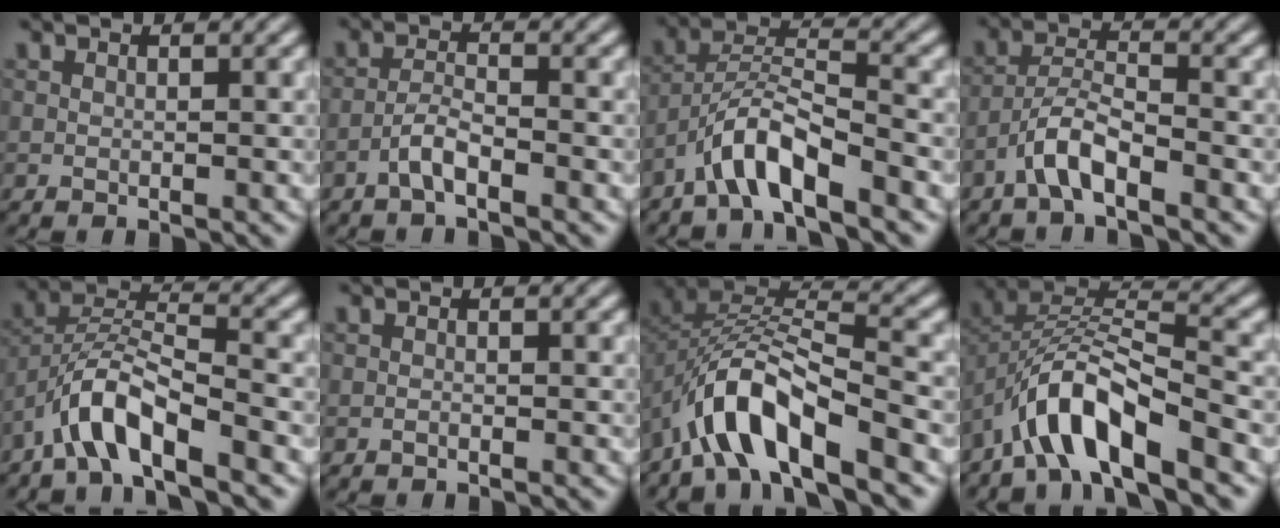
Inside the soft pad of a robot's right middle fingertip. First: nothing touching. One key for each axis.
{"total": 2.2, "fx": -1.5, "fy": 0.4, "fz": 1.5, "tx": -0.032, "ty": 0.008, "tz": -0.034}
{"total": 5.2, "fx": -3.8, "fy": 1.0, "fz": 3.4, "tx": -0.061, "ty": 0.012, "tz": -0.072}
{"total": 3.6, "fx": -2.5, "fy": 0.7, "fz": 2.5, "tx": -0.048, "ty": 0.013, "tz": -0.053}
{"total": 5.8, "fx": -4.0, "fy": 1.4, "fz": 3.9, "tx": -0.073, "ty": 0.009, "tz": -0.078}
{"total": 0.0}
{"total": 7.7, "fx": -4.6, "fy": 2.7, "fz": 5.5, "tx": -0.095, "ty": 0.005, "tz": -0.090}
{"total": 7.5, "fx": -4.7, "fy": 2.3, "fz": 5.3, "tx": -0.093, "ty": 0.008, "tz": -0.091}